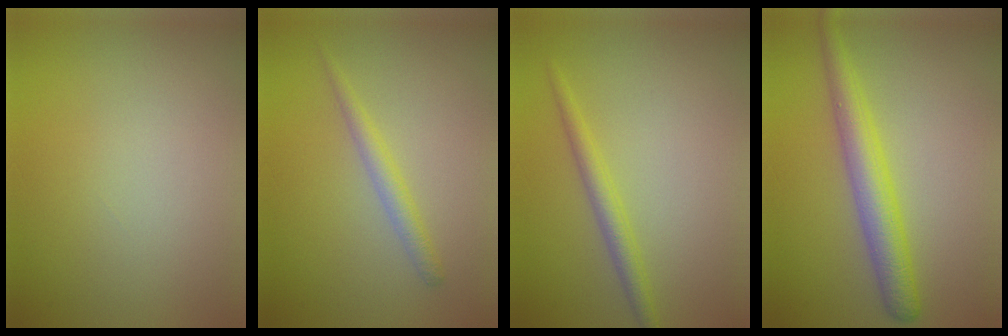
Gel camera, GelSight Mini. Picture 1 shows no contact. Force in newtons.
{"total": 1.7, "press": 1.7, "slide": 0.1}
{"total": 2.0, "press": 2.0, "slide": 0.1}
{"total": 4.2, "press": 4.2, "slide": 0.1}